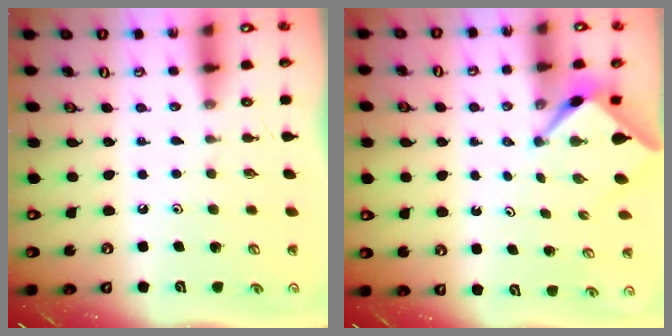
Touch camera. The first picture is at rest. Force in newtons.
{"total": 2.5, "press": 2.5, "slide": 0.2}